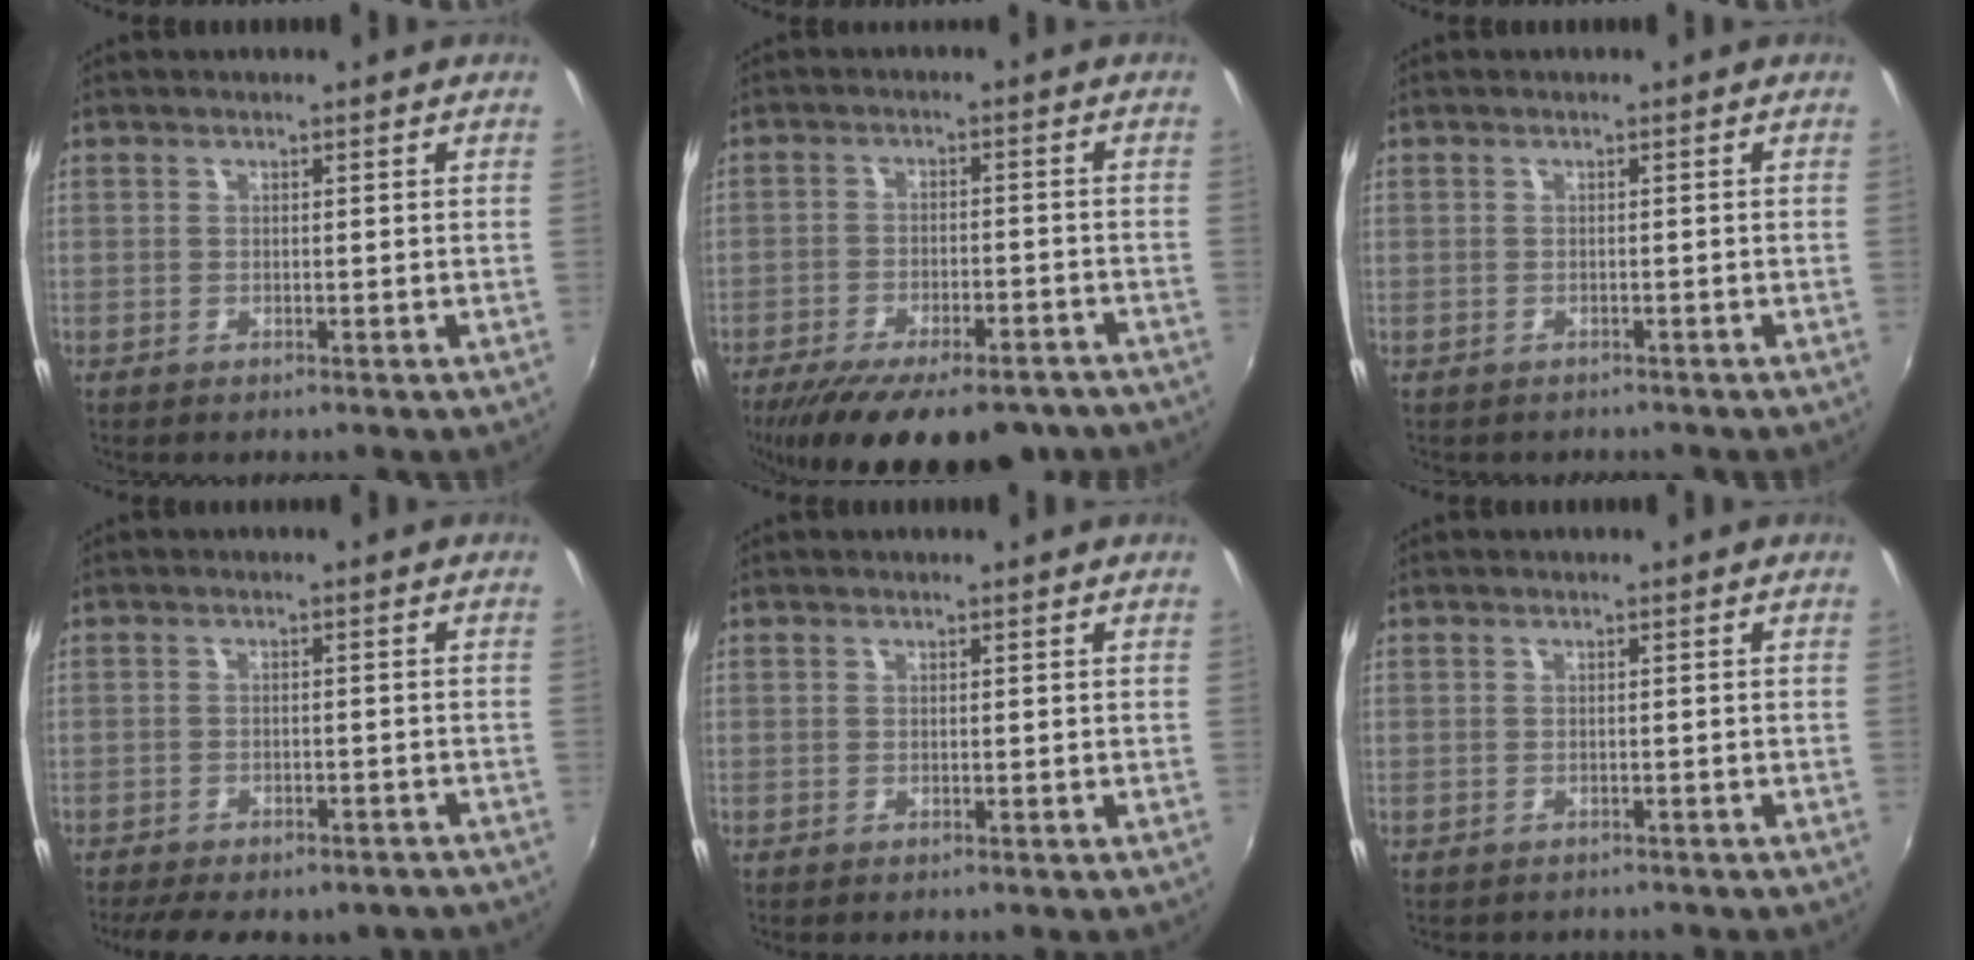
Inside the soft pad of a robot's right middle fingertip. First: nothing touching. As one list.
[{"total": 21.3, "force": [-16.2, 7.7, 11.5], "torque": [-0.222, -0.040, -0.224]}, {"total": 1.3, "force": [-0.9, 1.0, 0.0], "torque": [-0.005, 0.000, -0.012]}, {"total": 12.7, "force": [-10.2, 4.8, 5.9], "torque": [-0.131, -0.023, -0.129]}, {"total": 0.0}, {"total": 1.5, "force": [-1.0, 1.1, 0.0], "torque": [-0.006, 0.000, -0.014]}]